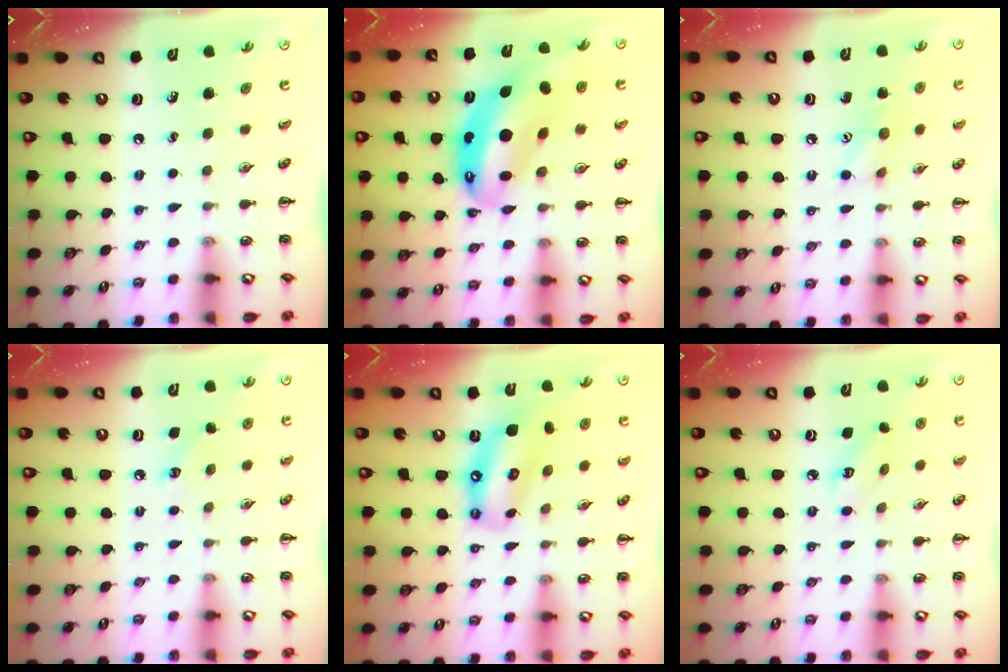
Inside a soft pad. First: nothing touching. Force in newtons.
{"total": 13.6, "press": 13.1, "slide": 3.5}
{"total": 7.2, "press": 7.2, "slide": 0.8}
{"total": 6.0, "press": 5.8, "slide": 1.8}
{"total": 12.7, "press": 12.2, "slide": 3.5}
{"total": 3.0, "press": 2.9, "slide": 0.7}